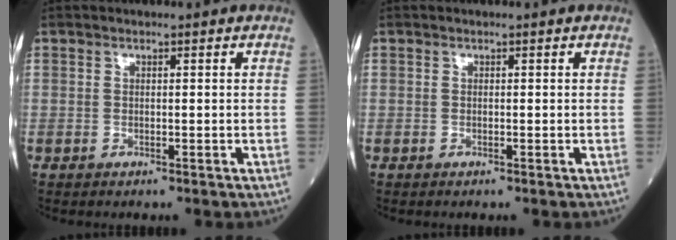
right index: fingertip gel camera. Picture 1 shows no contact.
{"total": 0.0}